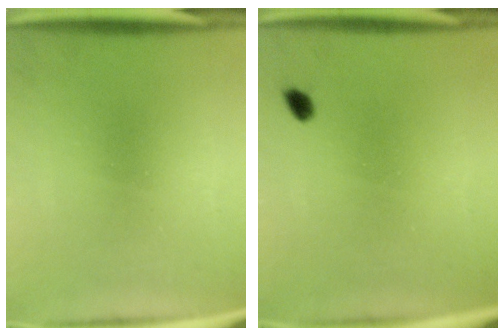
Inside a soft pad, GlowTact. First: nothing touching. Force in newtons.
{"total": 1.3}